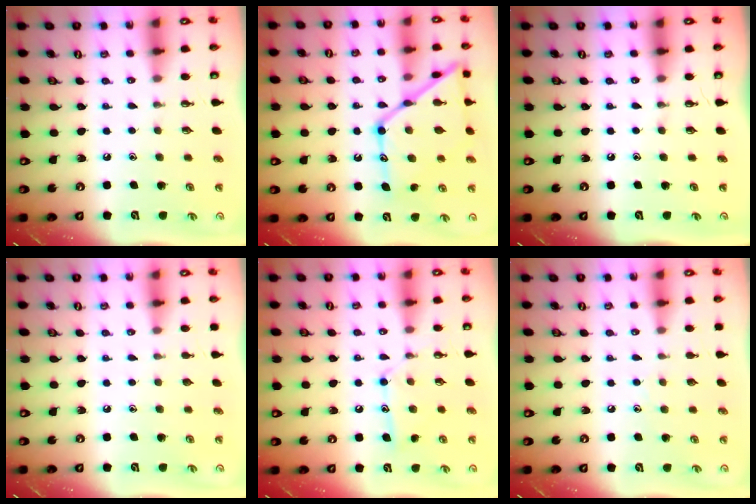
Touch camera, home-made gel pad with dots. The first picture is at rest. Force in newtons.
{"total": 20.0, "press": 19.9, "slide": 1.7}
{"total": 0.0}
{"total": 0.0}
{"total": 11.7, "press": 11.7, "slide": 0.9}
{"total": 5.5, "press": 5.5, "slide": 0.6}